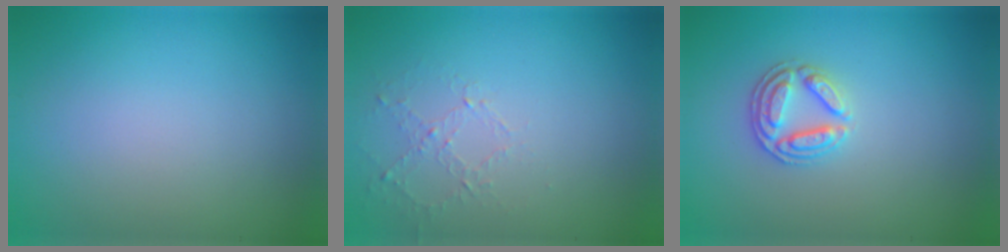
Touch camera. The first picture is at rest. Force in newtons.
{"total": 1.0, "press": 0.4, "slide": 0.9}
{"total": 2.7, "press": 2.6, "slide": 0.9}